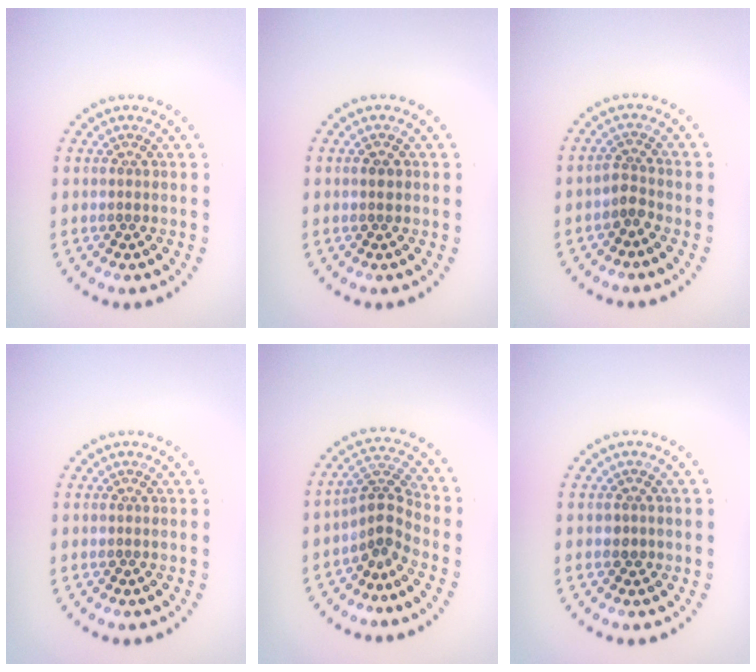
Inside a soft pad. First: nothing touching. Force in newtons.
{"total": 1.0, "press": 1.0, "slide": 0.0}
{"total": 1.5, "press": 1.1, "slide": 1.0}
{"total": 0.0}
{"total": 2.9, "press": 1.9, "slide": 2.2}
{"total": 0.9, "press": 0.8, "slide": 0.4}